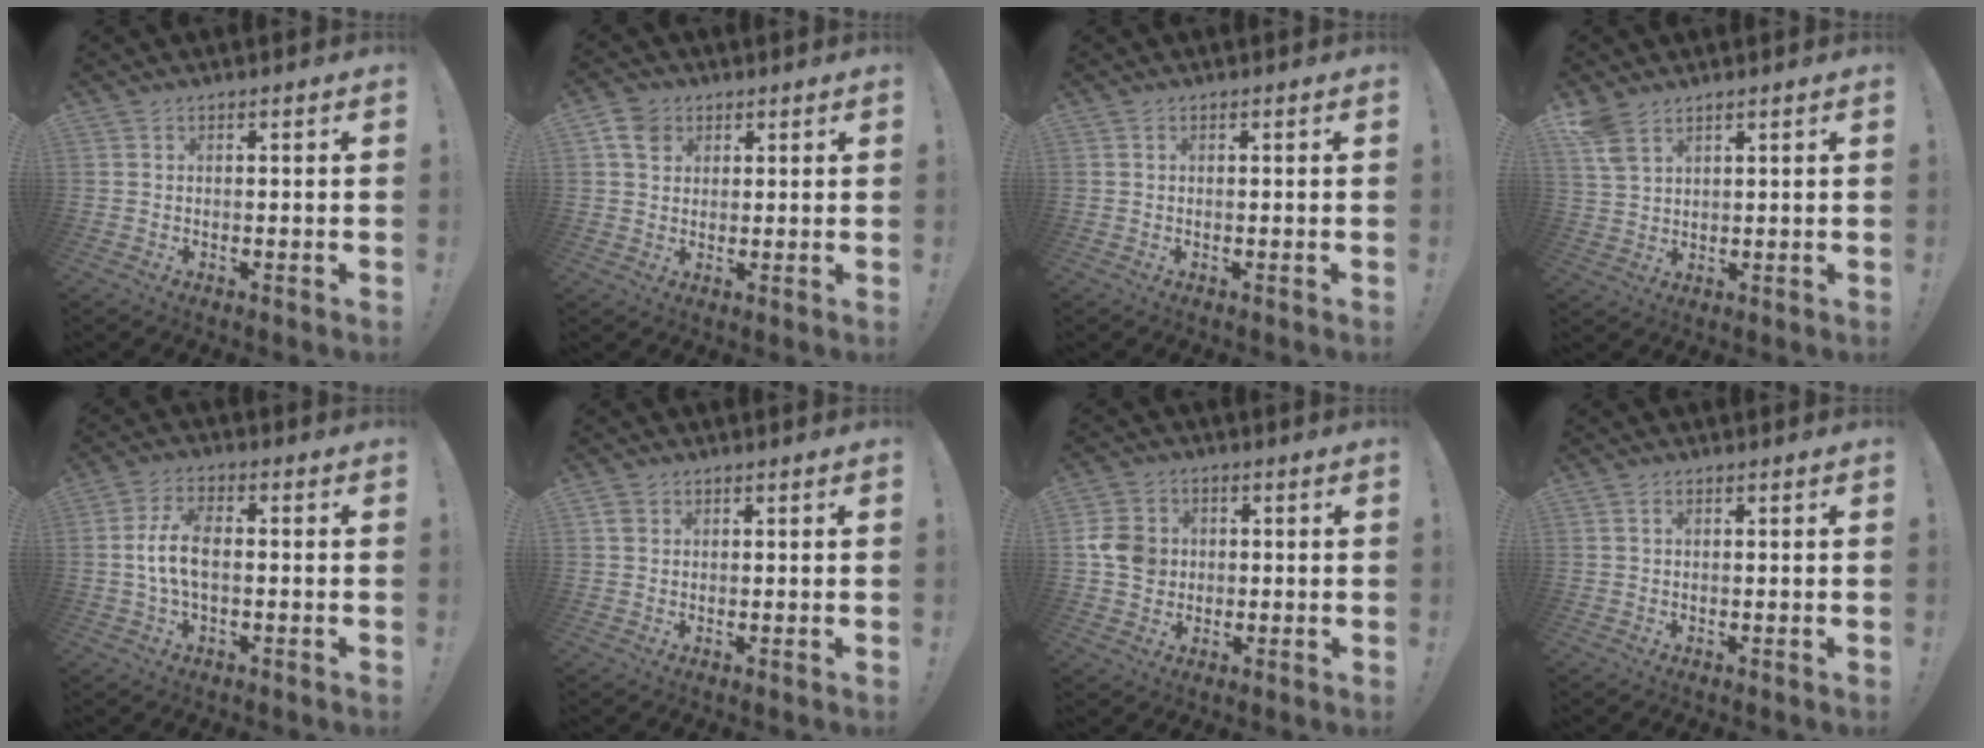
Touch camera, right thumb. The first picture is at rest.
{"total": 6.7, "force": [3.0, 5.3, 2.7], "torque": [-0.038, -0.009, 0.058]}
{"total": 0.0}
{"total": 6.0, "force": [4.0, 2.9, 3.4], "torque": [-0.066, -0.015, 0.078]}
{"total": 8.8, "force": [-0.8, 4.4, 7.6], "torque": [-0.163, 0.009, -0.011]}
{"total": 2.0, "force": [0.8, 1.7, 0.7], "torque": [-0.014, 0.003, 0.017]}
{"total": 8.5, "force": [0.1, 7.6, 3.7], "torque": [-0.066, 0.008, 0.007]}
{"total": 0.8, "force": [0.2, 0.4, 0.6], "torque": [-0.012, 0.001, 0.004]}